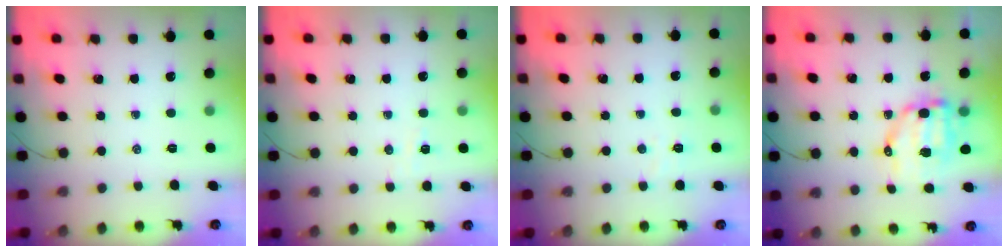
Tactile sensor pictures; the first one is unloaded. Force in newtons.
{"total": 3.4, "press": 3.3, "slide": 0.6}
{"total": 2.5, "press": 2.4, "slide": 0.8}
{"total": 9.6, "press": 9.3, "slide": 2.0}